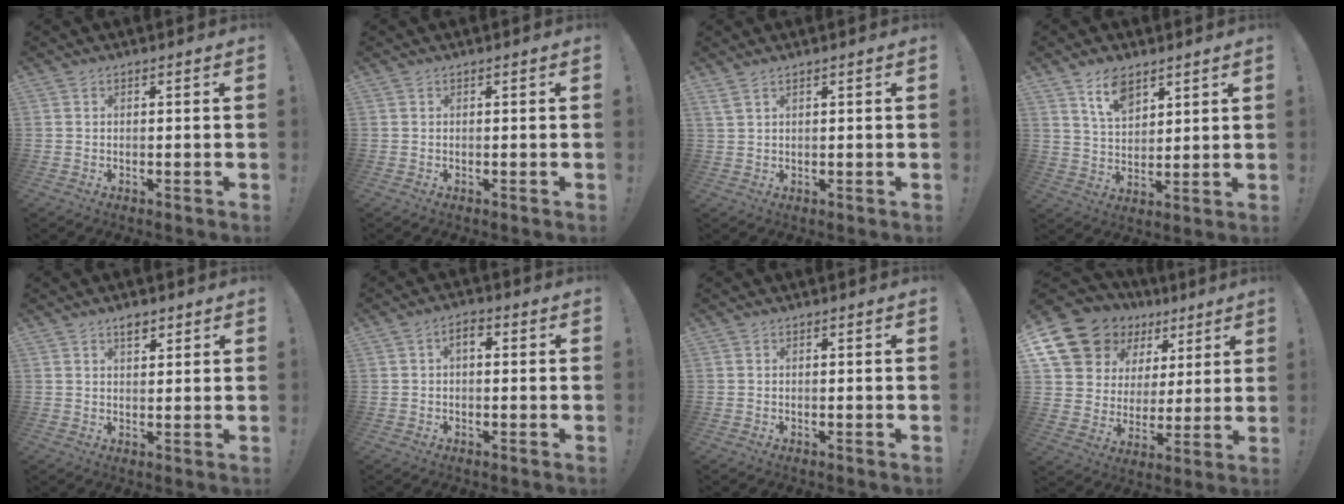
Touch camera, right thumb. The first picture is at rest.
{"total": 0.0}
{"total": 2.1, "force": [1.6, 0.5, 1.3], "torque": [-0.027, -0.004, 0.030]}
{"total": 8.9, "force": [6.0, 4.6, 4.8], "torque": [-0.084, -0.026, 0.111]}
{"total": 3.2, "force": [2.3, 1.5, 1.7], "torque": [-0.013, -0.013, 0.036]}
{"total": 3.3, "force": [0.3, 1.8, 2.8], "torque": [-0.045, 0.006, 0.002]}
{"total": 0.0}
{"total": 16.4, "force": [10.1, 11.5, 6.2], "torque": [-0.112, -0.059, 0.209]}